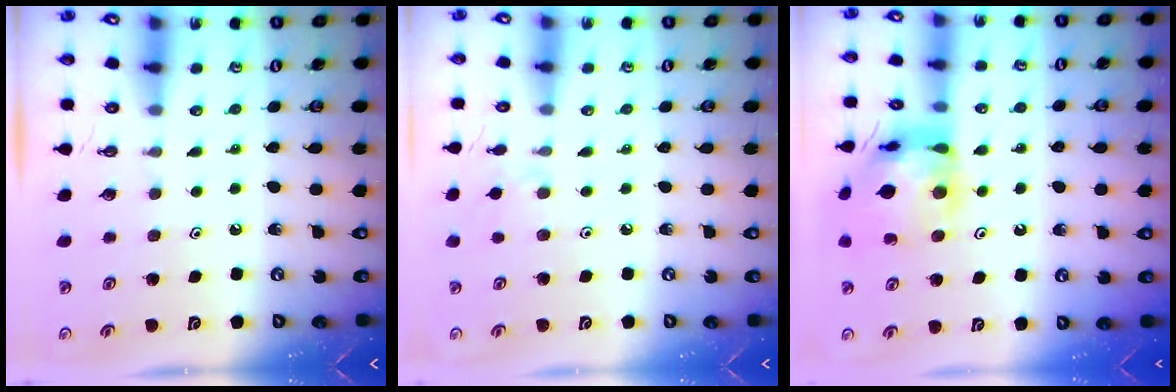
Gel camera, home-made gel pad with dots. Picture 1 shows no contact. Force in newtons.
{"total": 1.1, "press": 1.0, "slide": 0.4}
{"total": 14.8, "press": 14.7, "slide": 1.7}